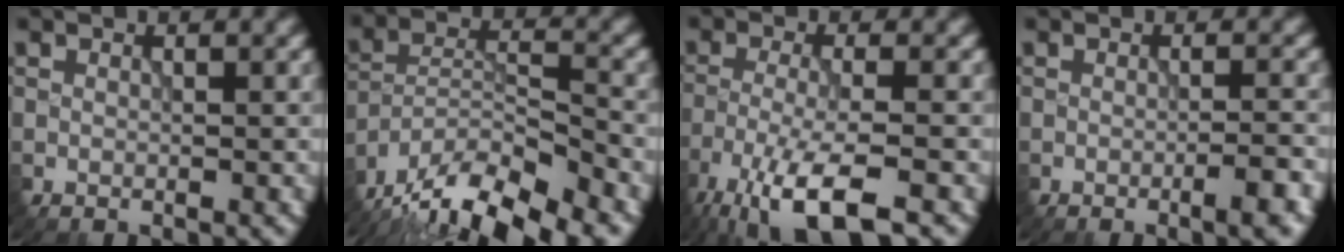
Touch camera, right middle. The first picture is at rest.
{"total": 15.3, "force": [-13.1, 3.9, 6.8], "torque": [-0.109, -0.008, -0.197]}
{"total": 8.1, "force": [-5.5, 1.7, 5.7], "torque": [-0.105, -0.005, -0.105]}
{"total": 2.9, "force": [-1.4, 0.5, 2.5], "torque": [-0.030, 0.004, -0.025]}